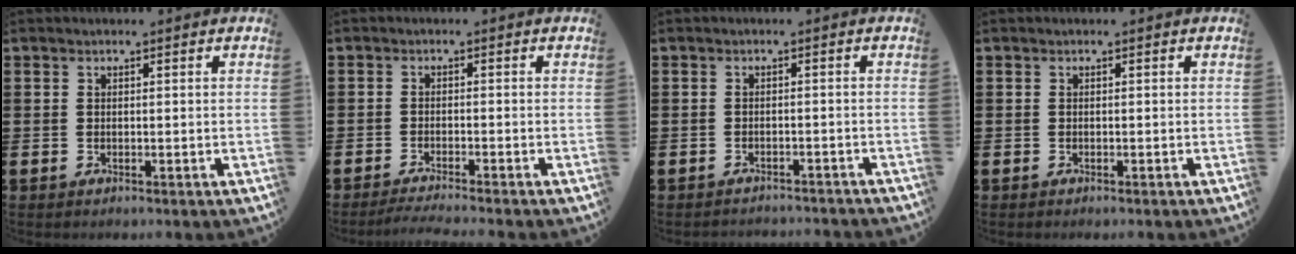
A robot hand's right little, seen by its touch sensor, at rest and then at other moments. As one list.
[{"total": 1.5, "force": [-1.4, -0.1, 0.6], "torque": [-0.010, 0.003, -0.026]}, {"total": 1.3, "force": [-1.2, -0.1, -0.2], "torque": [-0.001, 0.003, -0.026]}, {"total": 0.0}]